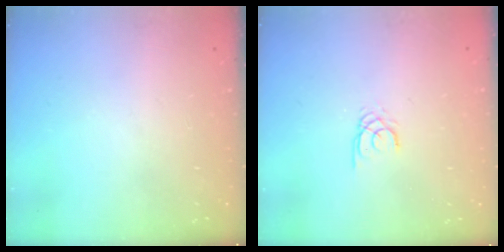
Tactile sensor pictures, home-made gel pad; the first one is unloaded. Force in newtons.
{"total": 1.9, "press": 1.9, "slide": 0.3}